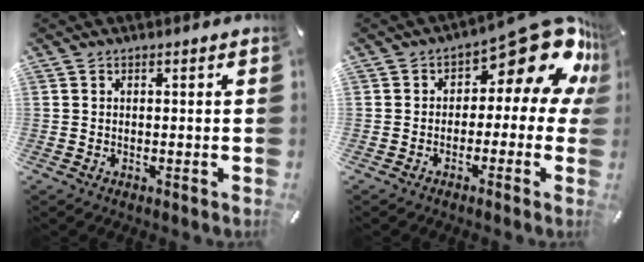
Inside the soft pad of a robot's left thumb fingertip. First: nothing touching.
{"total": 16.8, "force": [7.8, 8.1, 12.5], "torque": [-0.146, -0.059, 0.128]}